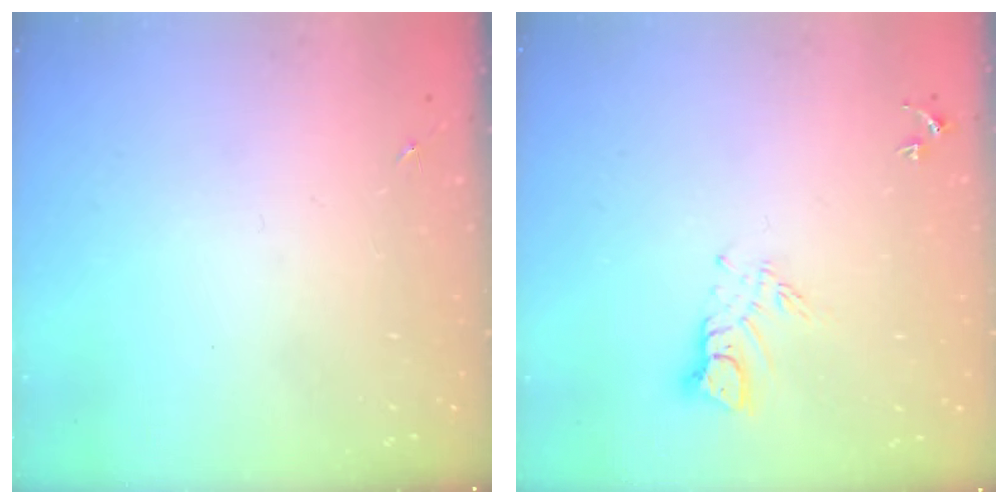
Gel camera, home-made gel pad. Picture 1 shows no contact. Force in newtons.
{"total": 6.7, "press": 6.7, "slide": 0.6}